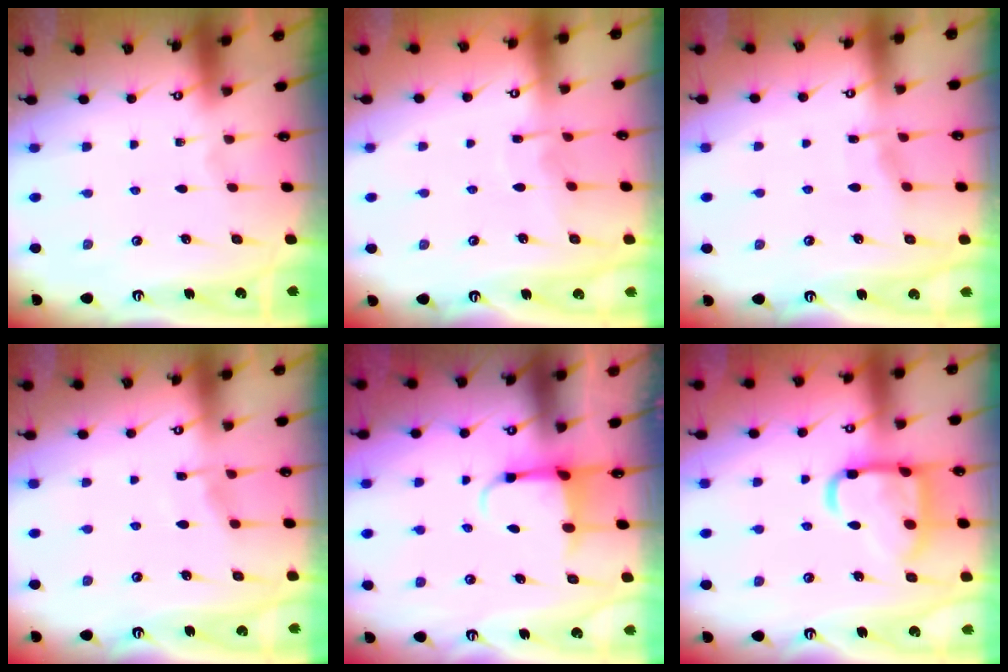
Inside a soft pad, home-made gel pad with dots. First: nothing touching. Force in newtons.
{"total": 5.6, "press": 5.6, "slide": 0.3}
{"total": 4.5, "press": 4.5, "slide": 0.6}
{"total": 5.3, "press": 5.3, "slide": 0.6}
{"total": 3.8, "press": 3.7, "slide": 1.1}
{"total": 16.9, "press": 16.9, "slide": 1.5}